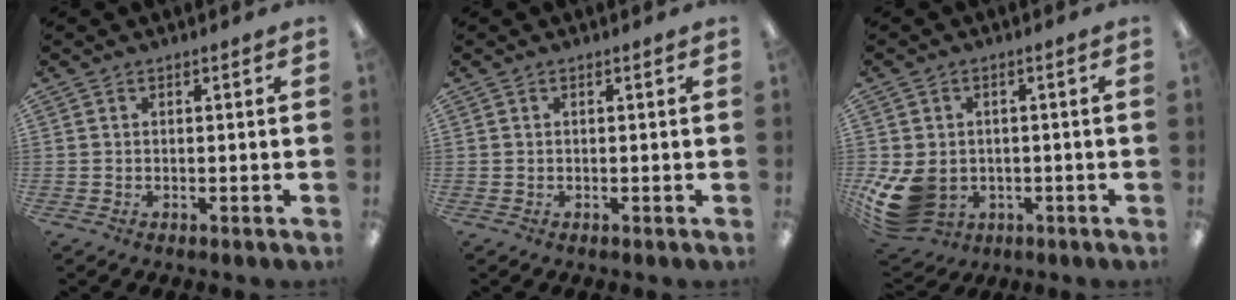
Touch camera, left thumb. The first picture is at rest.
{"total": 0.0}
{"total": 10.4, "force": [-2.4, 8.0, 6.1], "torque": [-0.145, 0.006, -0.039]}